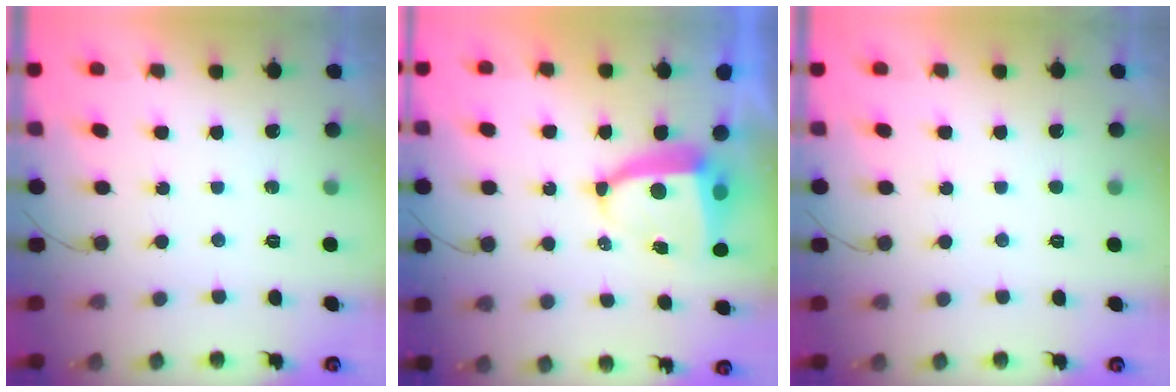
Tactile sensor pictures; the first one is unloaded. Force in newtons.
{"total": 8.0, "press": 8.0, "slide": 1.0}
{"total": 1.6, "press": 1.6, "slide": 0.2}